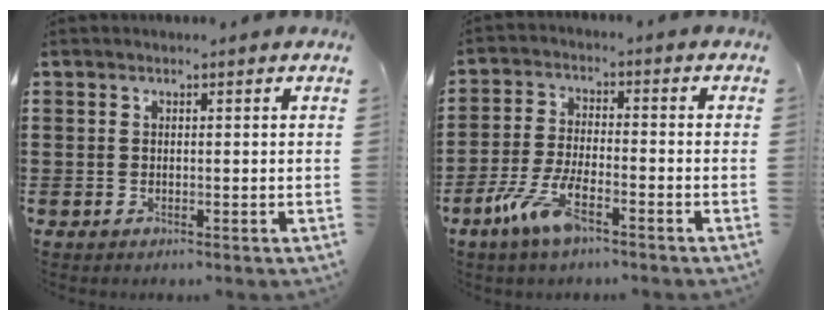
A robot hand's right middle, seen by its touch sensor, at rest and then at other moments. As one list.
[{"total": 7.6, "force": [-4.3, 2.0, 5.9], "torque": [-0.141, -0.013, -0.083]}]